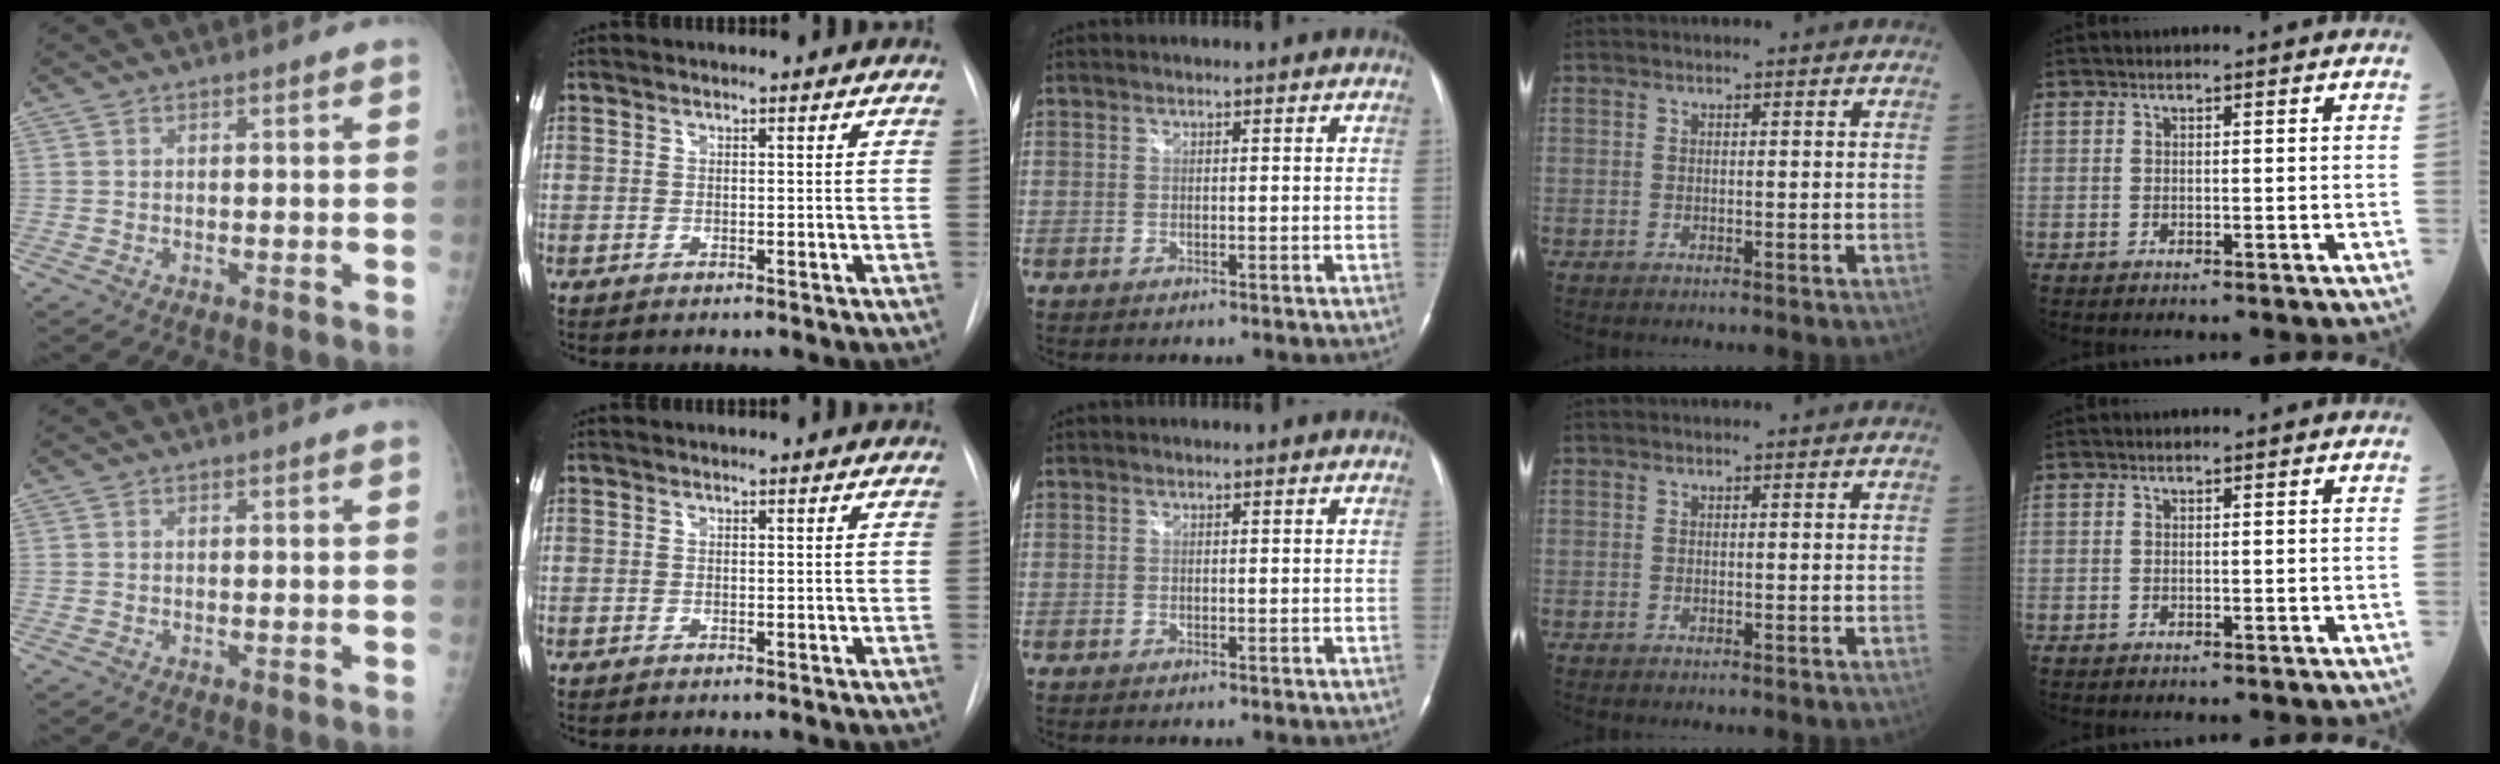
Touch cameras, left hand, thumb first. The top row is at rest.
{}